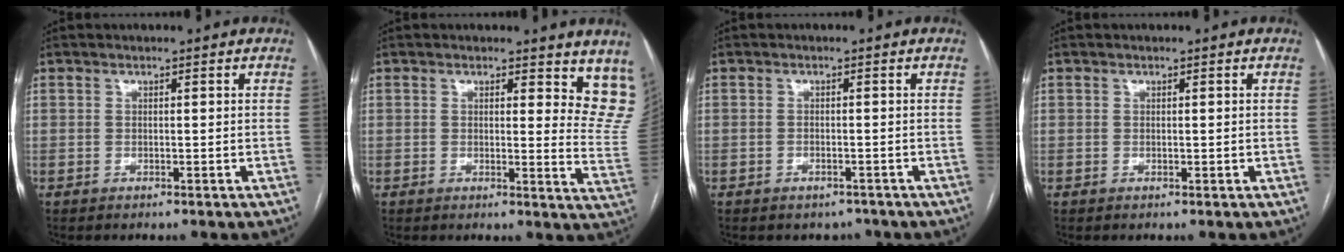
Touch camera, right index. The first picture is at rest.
{"total": 9.1, "force": [7.1, 2.9, 4.9], "torque": [-0.036, -0.037, 0.050]}
{"total": 2.3, "force": [-1.9, 1.3, 0.3], "torque": [-0.005, 0.002, -0.021]}
{"total": 0.0}